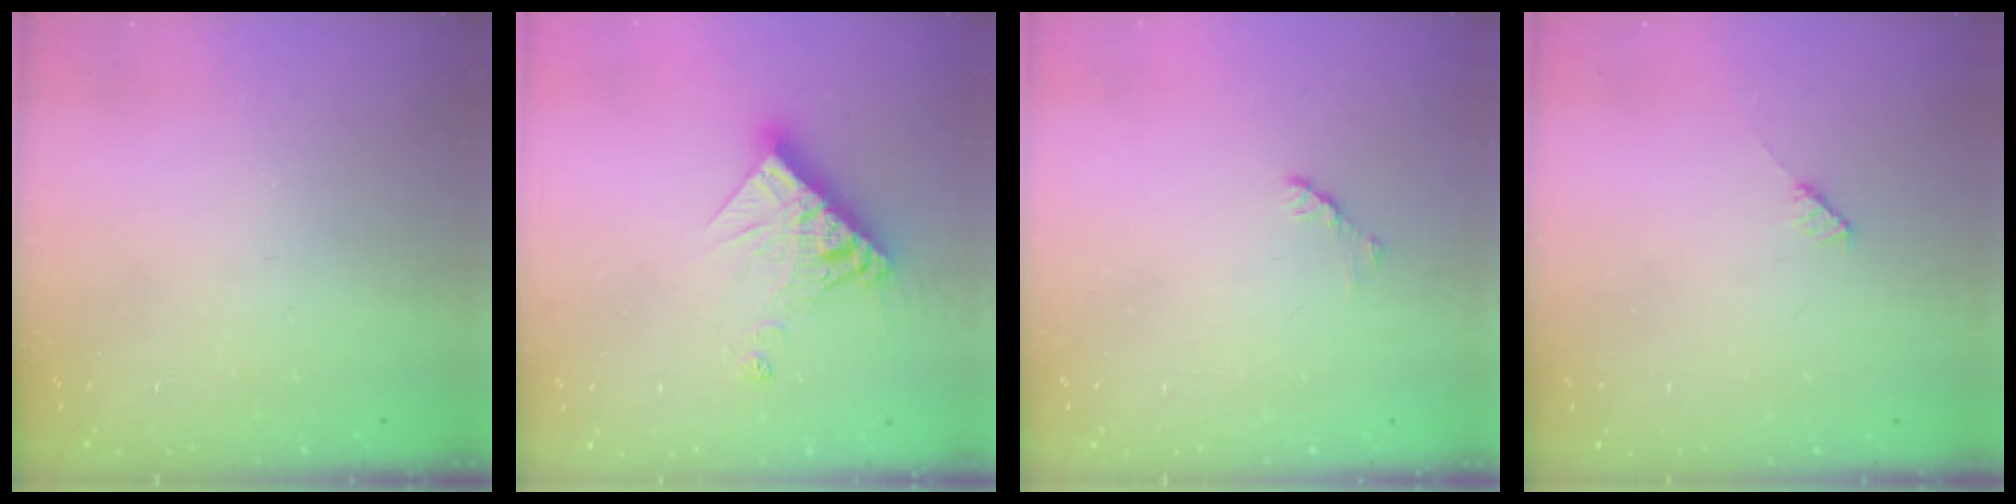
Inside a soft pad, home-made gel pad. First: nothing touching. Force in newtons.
{"total": 12.7, "press": 12.6, "slide": 1.6}
{"total": 1.7, "press": 1.6, "slide": 0.4}
{"total": 3.0, "press": 3.0, "slide": 0.2}